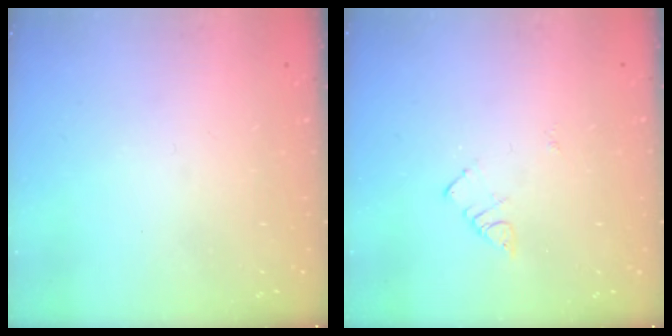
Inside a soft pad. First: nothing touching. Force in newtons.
{"total": 3.8, "press": 3.8, "slide": 0.4}